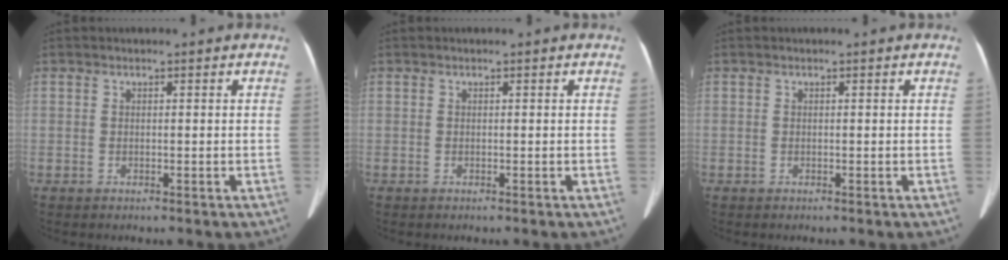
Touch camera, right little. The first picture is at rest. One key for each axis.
{"total": 0.0}
{"total": 0.0}